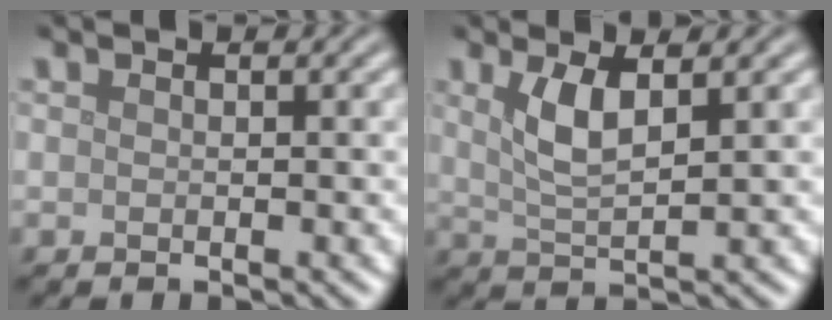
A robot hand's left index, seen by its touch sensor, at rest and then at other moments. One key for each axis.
{"total": 3.3, "fx": 1.4, "fy": 0.9, "fz": 2.8, "tx": -0.058, "ty": -0.004, "tz": 0.029}